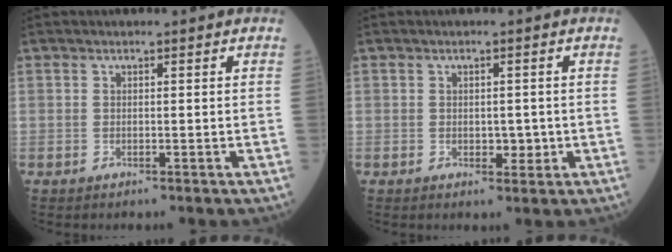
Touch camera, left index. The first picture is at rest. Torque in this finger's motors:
{"motor_torque": [-0.09, -0.15, 0.02, -0.01]}